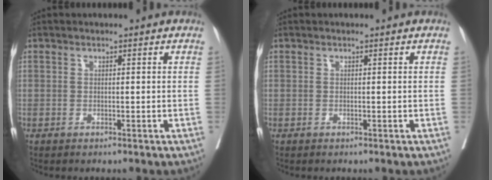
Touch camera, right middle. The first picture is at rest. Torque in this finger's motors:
{"motor_torque": [0.42, -0.36, -0.01, 0.00]}